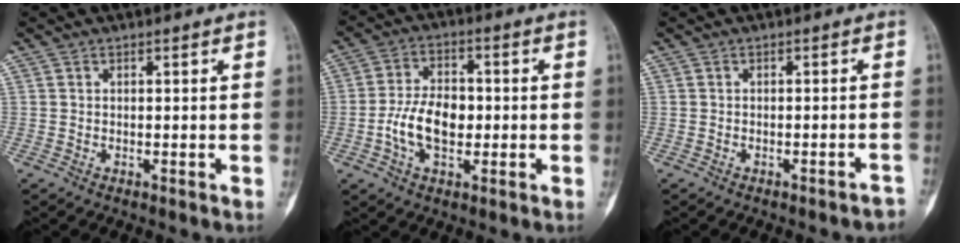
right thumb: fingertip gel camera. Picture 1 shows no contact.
{"total": 9.5, "force": [-1.5, 5.8, 7.4], "torque": [-0.129, 0.016, -0.032]}
{"total": 2.4, "force": [-2.1, 0.3, 1.0], "torque": [-0.016, 0.017, -0.022]}